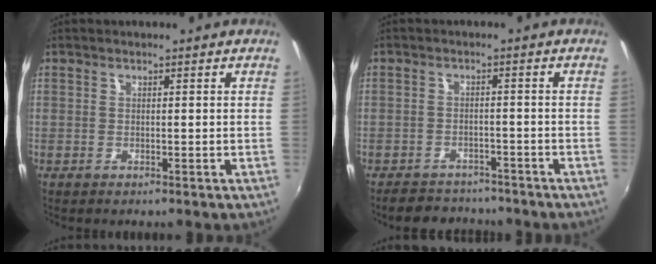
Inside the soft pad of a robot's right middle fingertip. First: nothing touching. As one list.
[{"total": 7.1, "force": [-6.3, 3.1, 1.3], "torque": [-0.039, 0.011, -0.091]}]